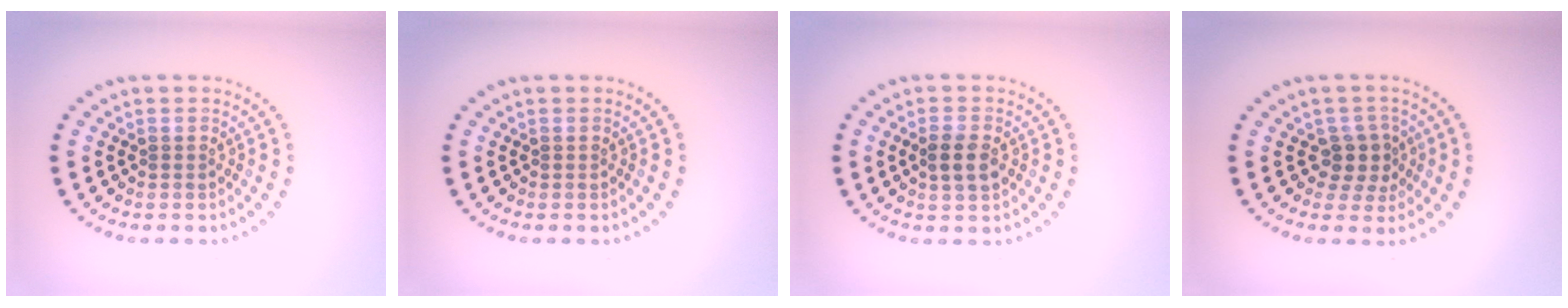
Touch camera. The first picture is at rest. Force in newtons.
{"total": 0.0}
{"total": 2.4, "press": 2.4, "slide": 0.4}
{"total": 2.5, "press": 2.0, "slide": 1.5}